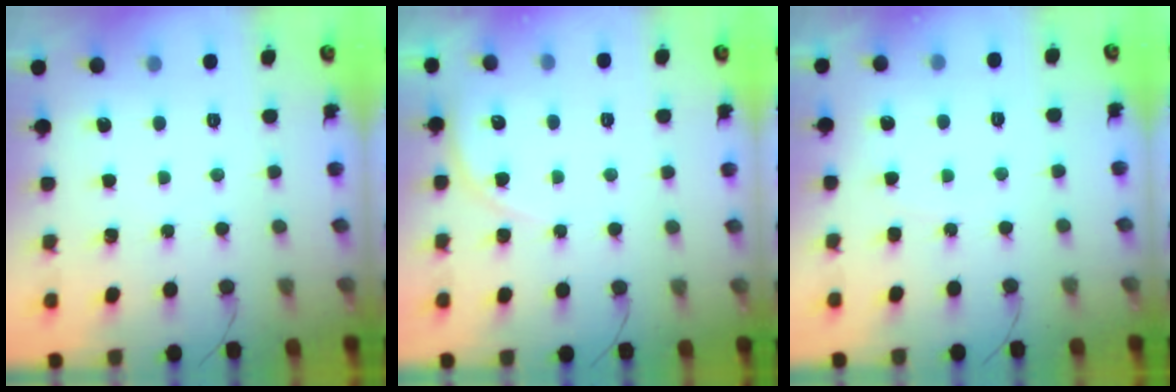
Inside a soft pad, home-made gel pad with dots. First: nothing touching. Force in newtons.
{"total": 4.5, "press": 4.5, "slide": 0.3}
{"total": 5.7, "press": 5.7, "slide": 0.1}